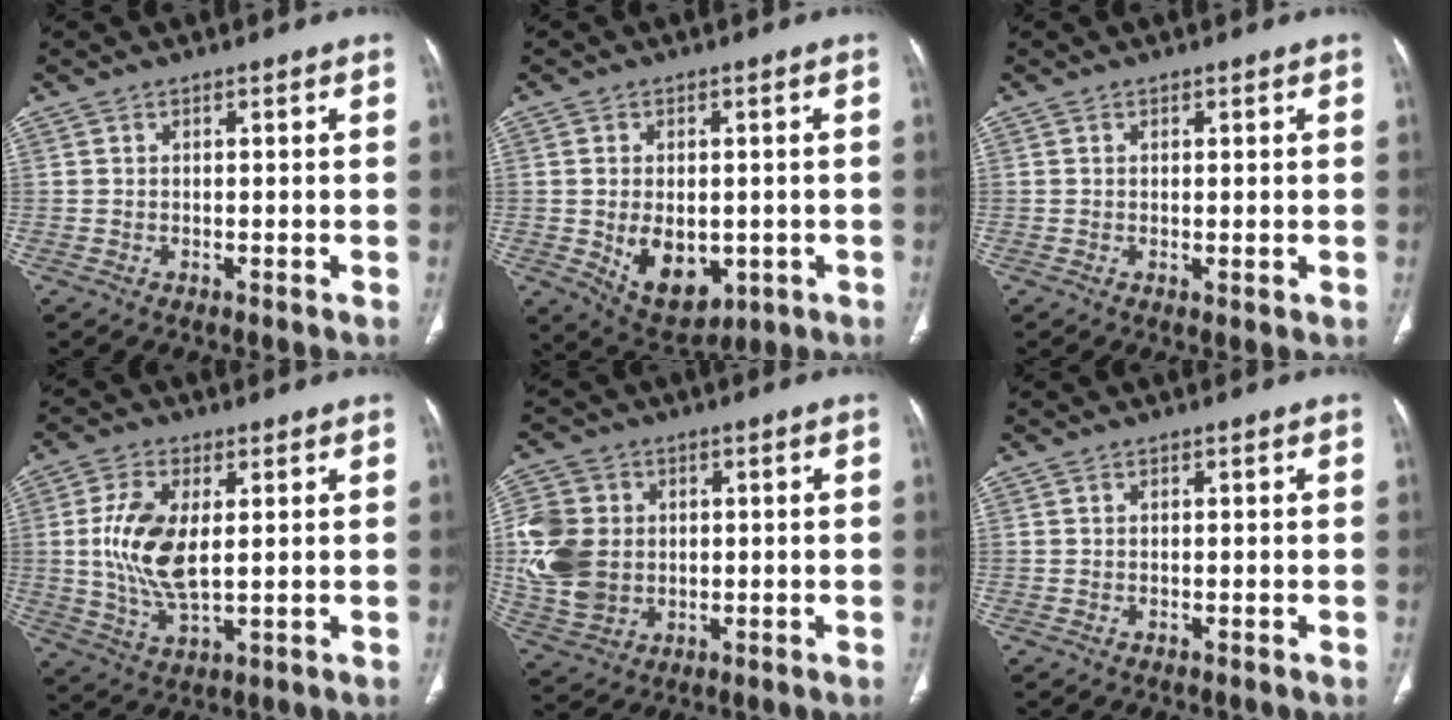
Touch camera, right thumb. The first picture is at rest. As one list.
[{"total": 10.4, "force": [-2.0, 6.8, 7.7], "torque": [-0.093, -0.009, -0.009]}, {"total": 0.8, "force": [0.0, 0.3, 0.8], "torque": [-0.019, -0.006, 0.002]}, {"total": 11.2, "force": [1.4, 5.4, 9.7], "torque": [-0.202, -0.012, 0.031]}, {"total": 12.7, "force": [0.6, 10.4, 7.2], "torque": [-0.137, 0.000, 0.019]}, {"total": 0.0}]